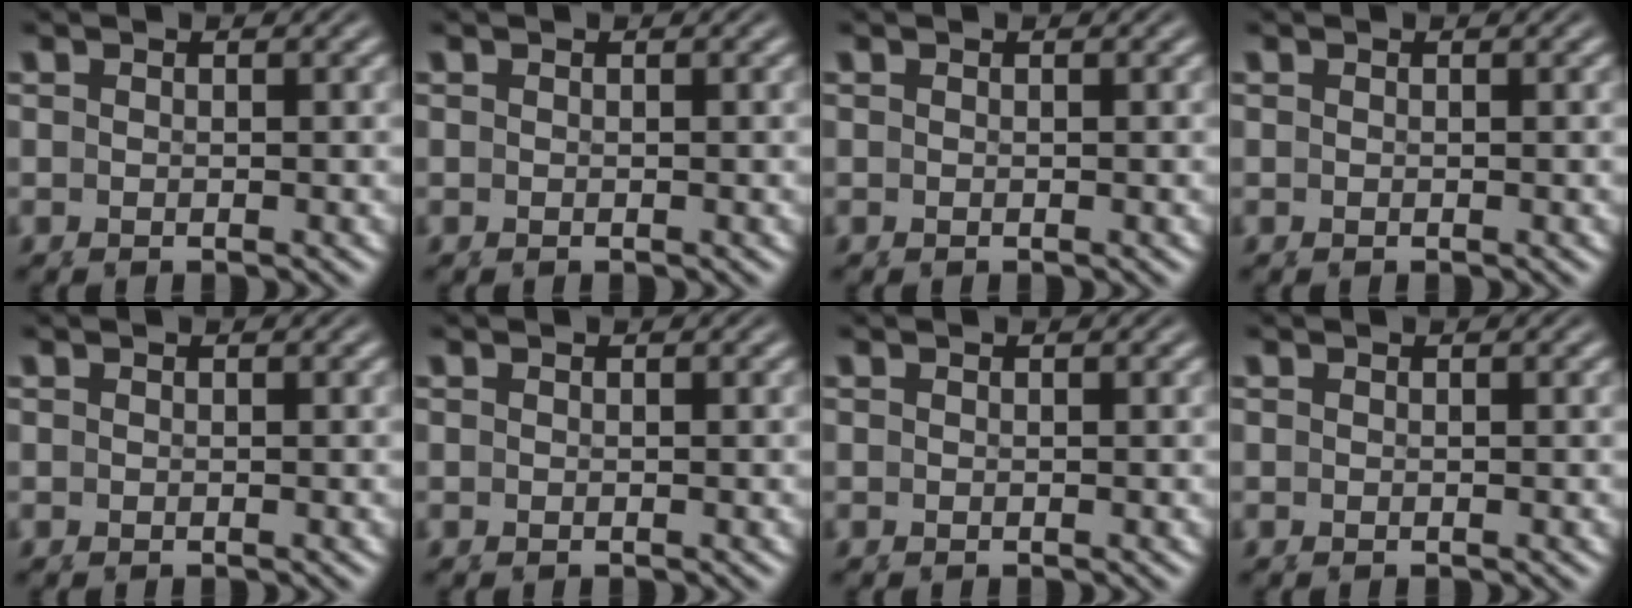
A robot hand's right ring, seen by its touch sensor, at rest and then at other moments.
{"total": 0.0}
{"total": 0.0}
{"total": 1.5, "force": [-0.3, -1.4, -0.5], "torque": [0.016, -0.010, 0.006]}
{"total": 0.0}
{"total": 0.0}
{"total": 0.0}
{"total": 0.0}